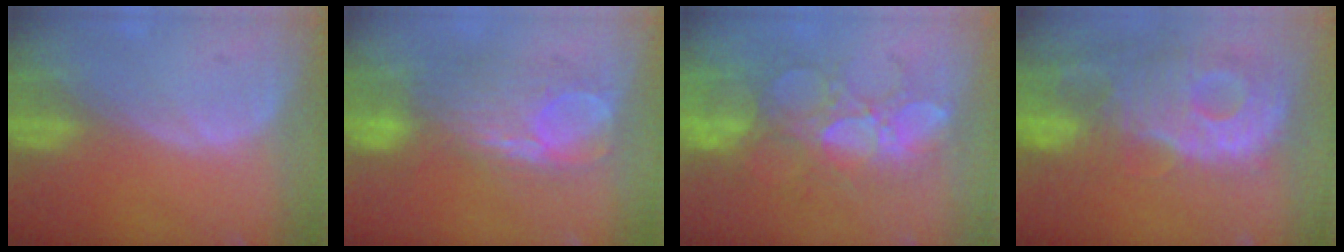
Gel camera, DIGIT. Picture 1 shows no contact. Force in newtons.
{"total": 8.3, "press": 8.3, "slide": 0.2}
{"total": 10.3, "press": 9.3, "slide": 4.4}
{"total": 13.4, "press": 11.6, "slide": 6.6}